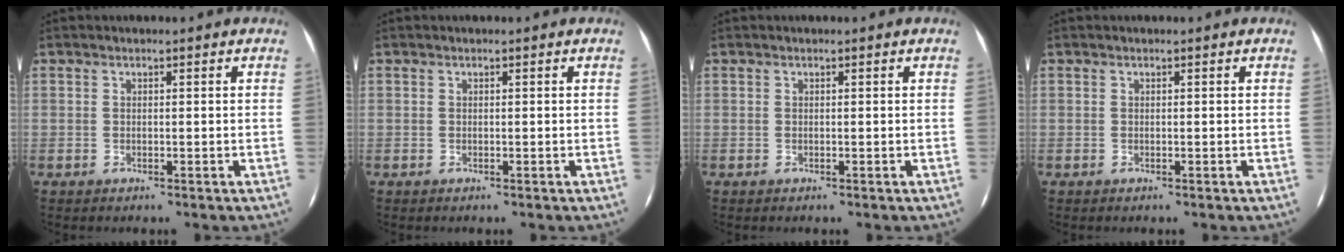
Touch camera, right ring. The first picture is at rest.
{"total": 0.0}
{"total": 0.0}
{"total": 0.0}